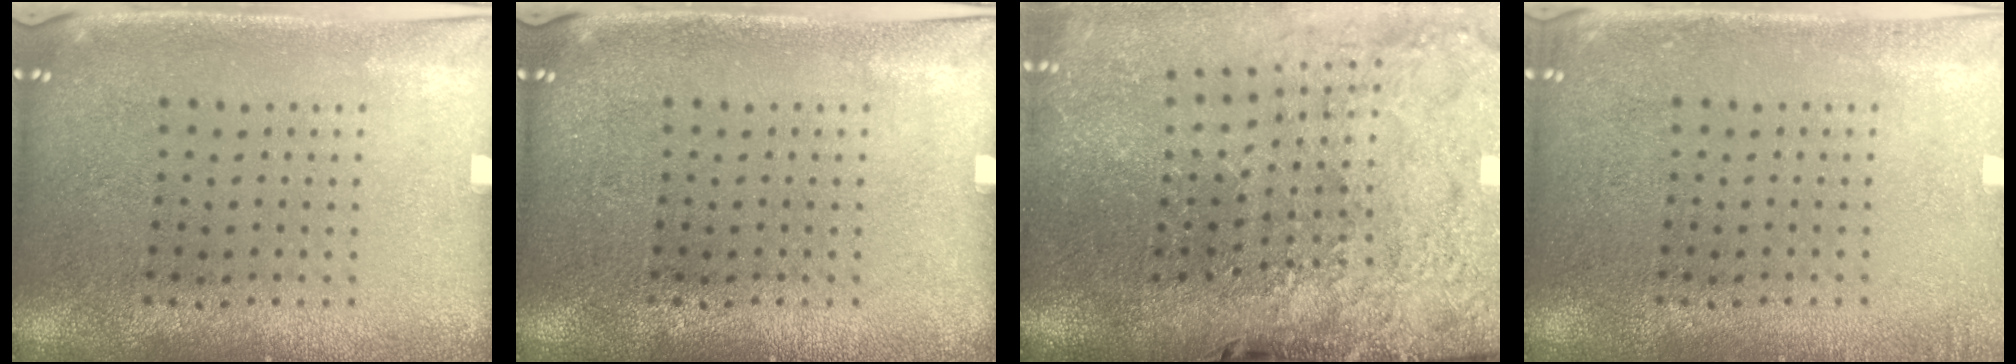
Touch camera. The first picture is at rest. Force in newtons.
{"total": 0.0}
{"total": 4.7, "press": 3.6, "slide": 2.9}
{"total": 1.2, "press": 1.1, "slide": 0.2}